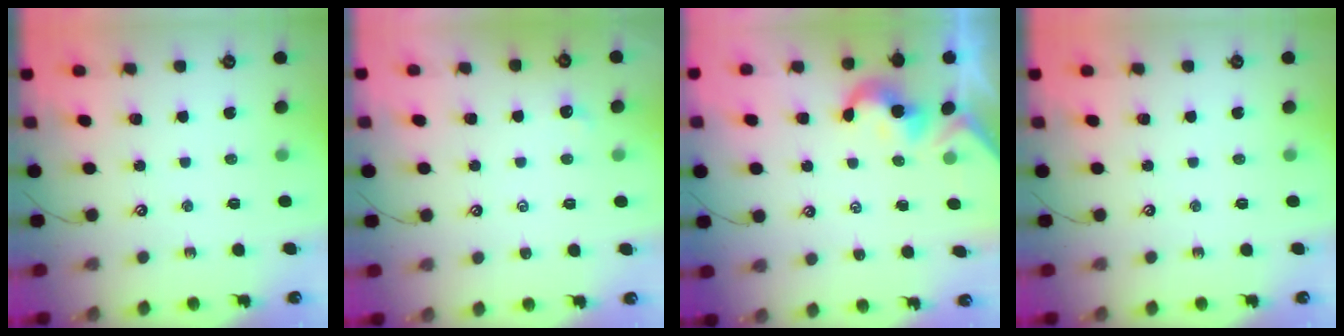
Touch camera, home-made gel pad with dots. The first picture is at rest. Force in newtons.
{"total": 0.5, "press": 0.4, "slide": 0.3}
{"total": 2.1, "press": 2.0, "slide": 0.5}
{"total": 0.0}